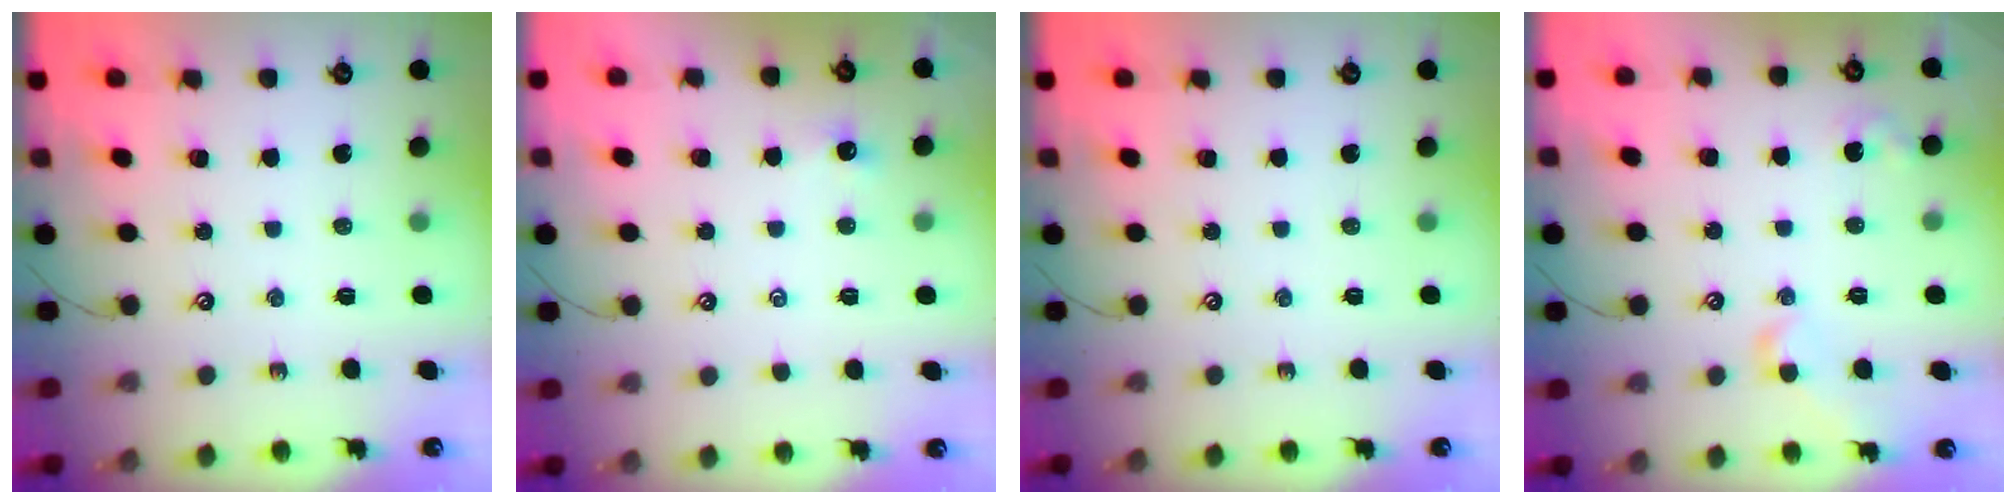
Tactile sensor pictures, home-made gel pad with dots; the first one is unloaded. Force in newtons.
{"total": 1.1, "press": 1.1, "slide": 0.3}
{"total": 0.0}
{"total": 4.7, "press": 4.6, "slide": 0.7}